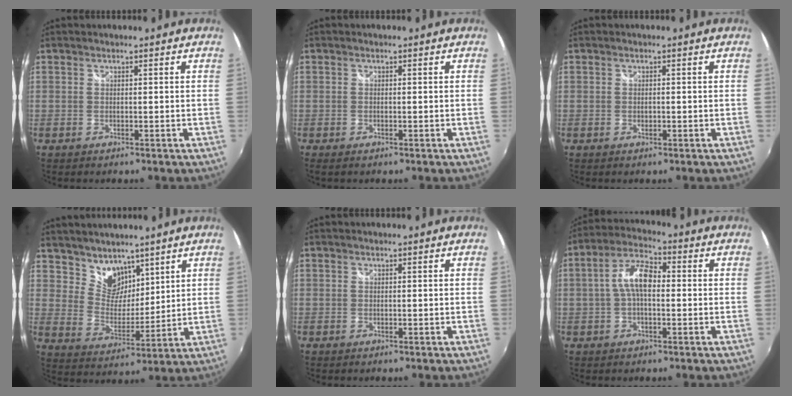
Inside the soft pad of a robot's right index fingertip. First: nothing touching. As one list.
[{"total": 0.7, "force": [-0.3, 0.2, 0.6], "torque": [-0.013, 0.000, -0.005]}, {"total": 0.8, "force": [-0.1, 0.4, 0.6], "torque": [-0.011, 0.002, -0.001]}, {"total": 8.7, "force": [6.6, 5.2, 2.4], "torque": [-0.032, 0.001, 0.129]}, {"total": 0.0}, {"total": 7.4, "force": [-0.2, 3.4, 6.6], "torque": [-0.133, 0.021, -0.006]}]